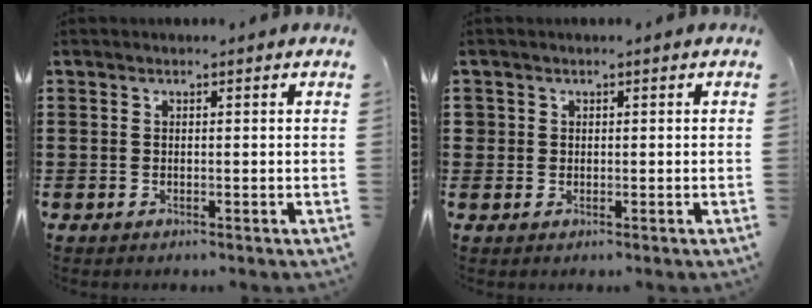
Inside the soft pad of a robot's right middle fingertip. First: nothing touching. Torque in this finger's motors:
{"motor_torque": [-0.11, 0.04, -0.05, -0.01]}